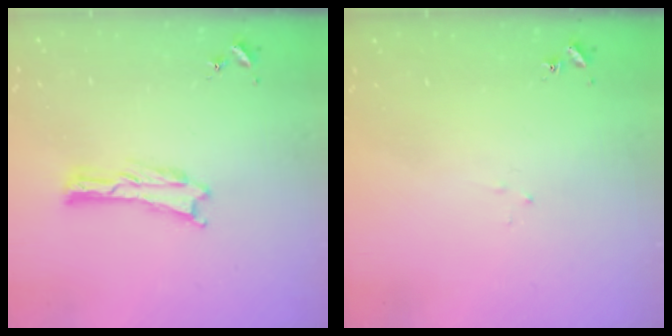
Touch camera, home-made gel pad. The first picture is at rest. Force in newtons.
{"total": 1.8, "press": 1.8, "slide": 0.1}